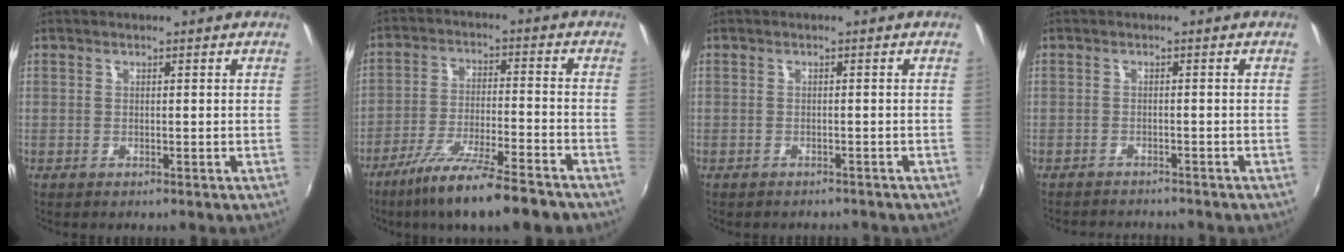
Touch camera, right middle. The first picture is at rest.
{"total": 15.7, "force": [-12.2, 1.7, 9.7], "torque": [-0.184, -0.035, -0.199]}
{"total": 2.6, "force": [-2.4, 0.7, 0.8], "torque": [-0.018, -0.011, -0.029]}
{"total": 5.7, "force": [-5.4, 0.9, 1.6], "torque": [-0.046, -0.012, -0.079]}